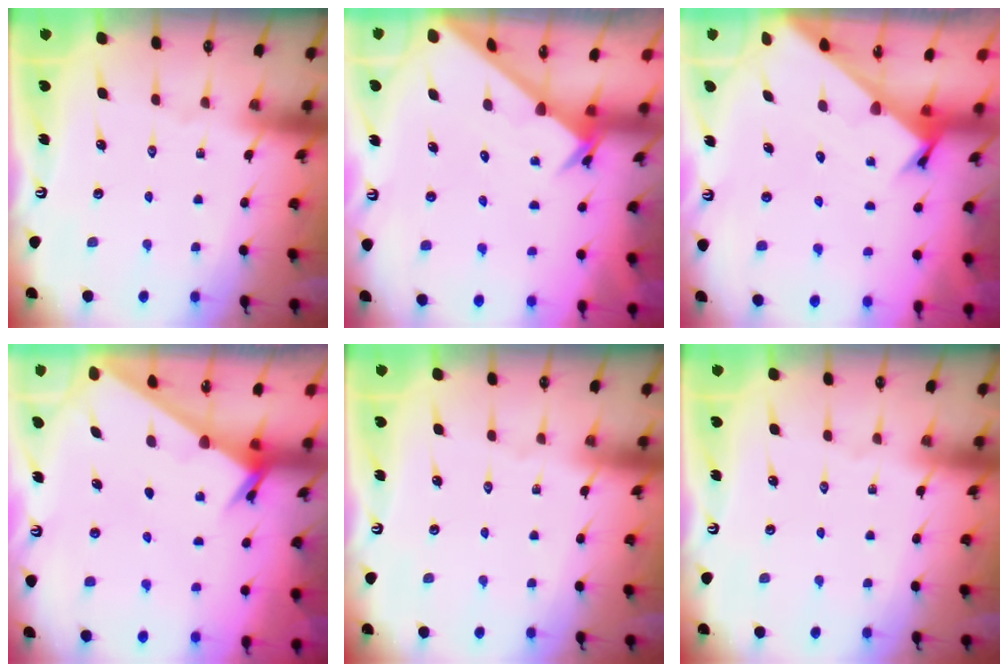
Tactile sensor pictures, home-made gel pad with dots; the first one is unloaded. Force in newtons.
{"total": 2.6, "press": 2.6, "slide": 0.2}
{"total": 2.3, "press": 2.3, "slide": 0.2}
{"total": 2.2, "press": 2.2, "slide": 0.2}
{"total": 0.0}
{"total": 0.0}